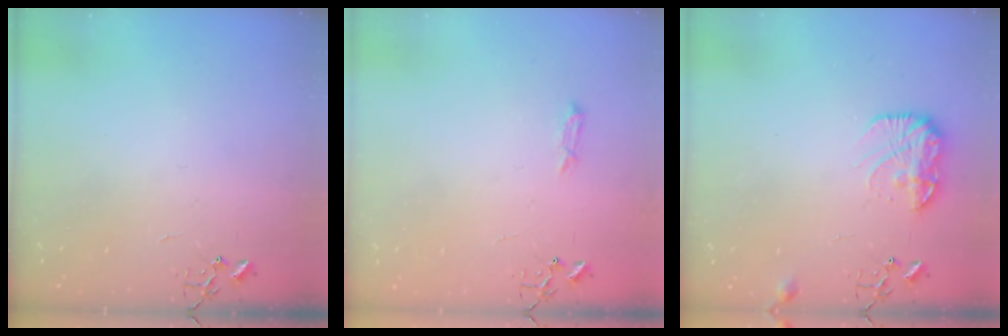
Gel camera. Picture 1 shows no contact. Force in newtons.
{"total": 4.0, "press": 4.0, "slide": 0.6}
{"total": 11.5, "press": 11.4, "slide": 0.6}